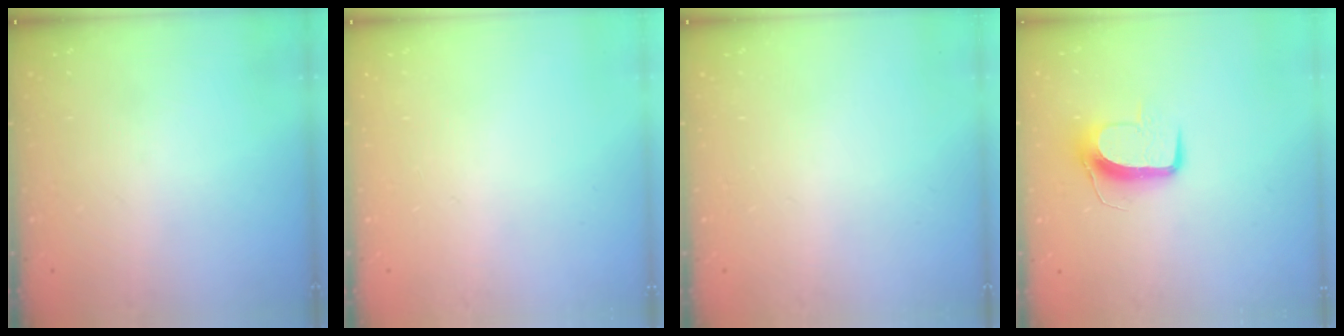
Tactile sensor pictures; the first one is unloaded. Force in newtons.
{"total": 0.0}
{"total": 0.0}
{"total": 9.6, "press": 9.6, "slide": 0.2}